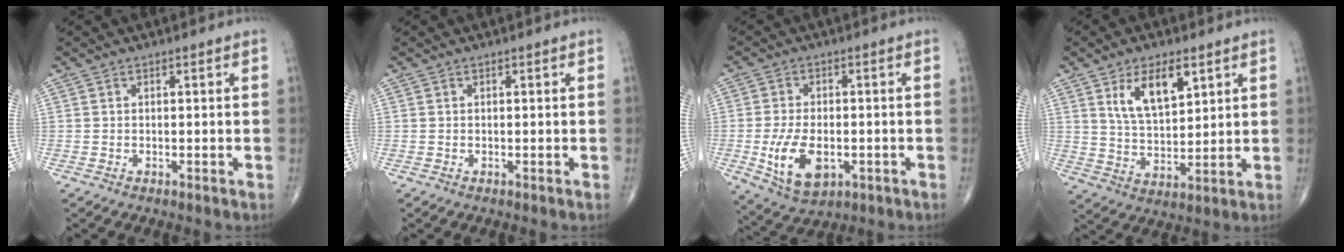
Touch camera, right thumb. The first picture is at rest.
{"total": 0.0}
{"total": 10.5, "force": [-2.6, 6.1, 8.1], "torque": [-0.144, -0.003, -0.033]}
{"total": 10.3, "force": [4.9, 4.8, 7.7], "torque": [-0.120, -0.025, 0.097]}